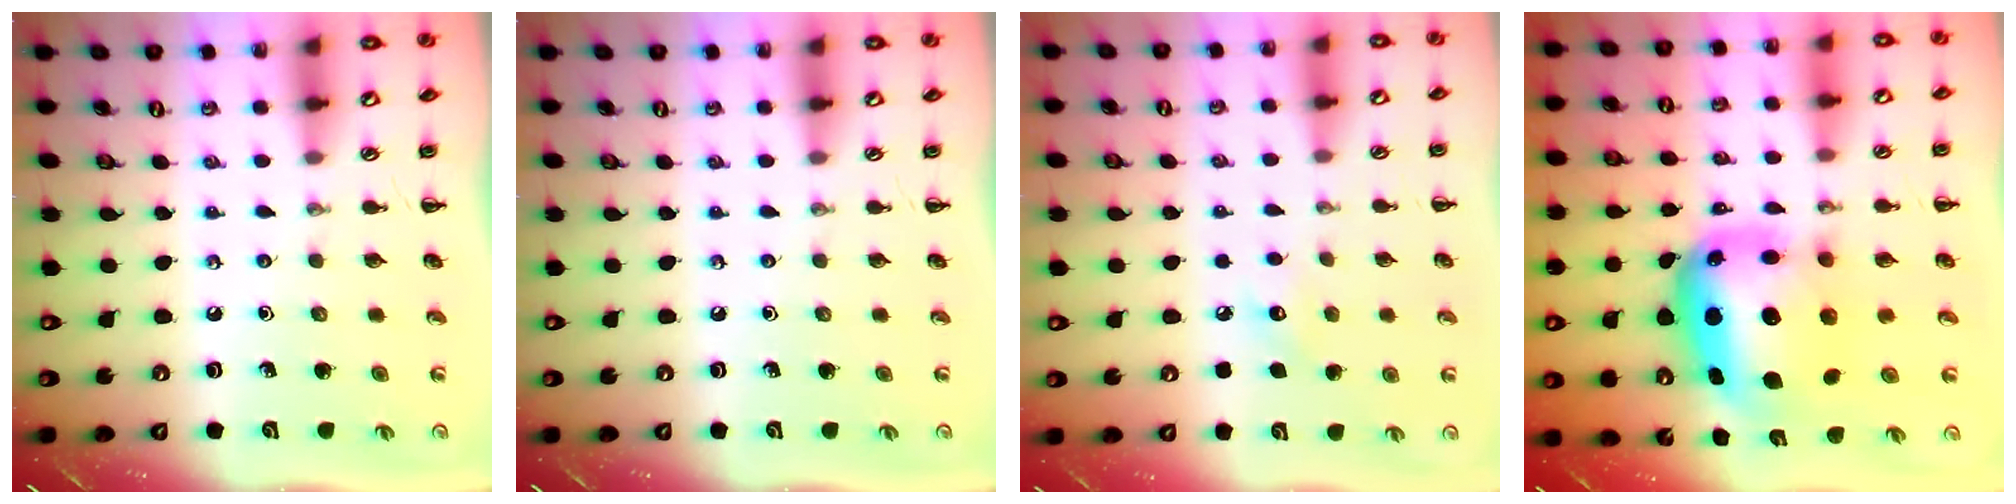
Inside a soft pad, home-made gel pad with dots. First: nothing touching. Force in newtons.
{"total": 0.0}
{"total": 6.2, "press": 6.0, "slide": 1.8}
{"total": 11.2, "press": 10.7, "slide": 3.2}